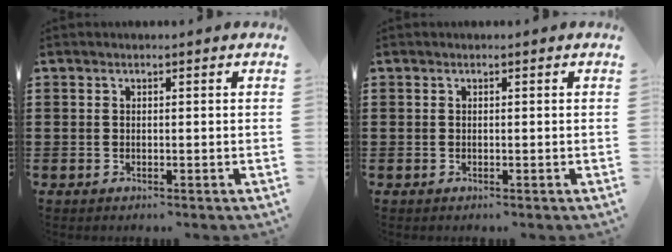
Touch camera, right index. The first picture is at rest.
{"total": 0.0}